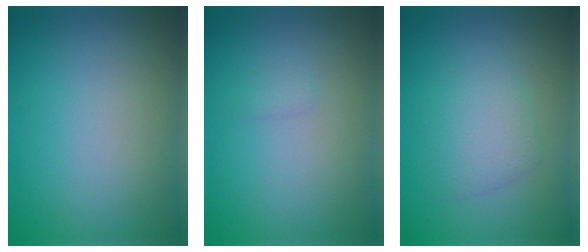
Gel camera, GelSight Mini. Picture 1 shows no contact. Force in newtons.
{"total": 0.7, "press": 0.7, "slide": 0.1}
{"total": 2.9, "press": 2.9, "slide": 0.1}